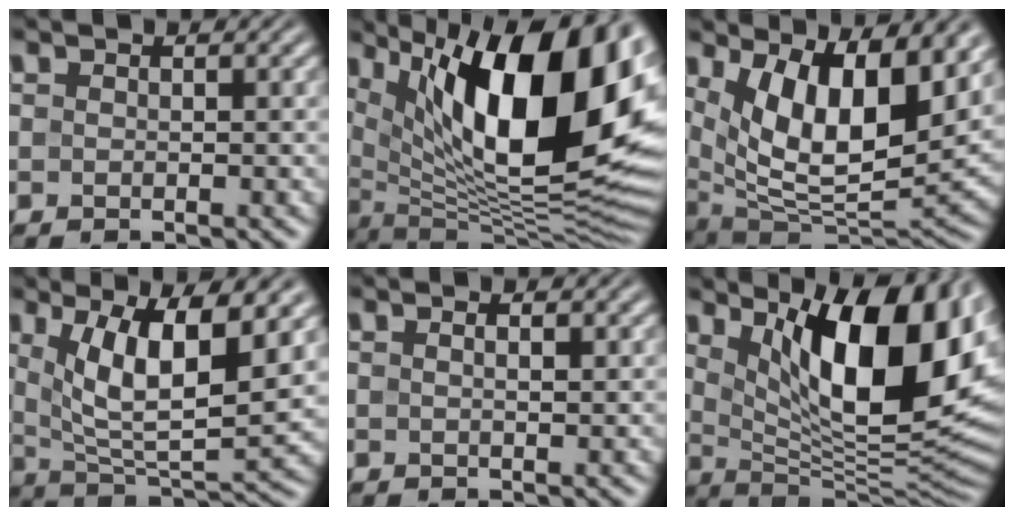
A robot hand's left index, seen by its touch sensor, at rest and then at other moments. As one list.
[{"total": 18.2, "force": [6.0, 7.7, 15.4], "torque": [-0.207, 0.003, 0.099]}, {"total": 12.9, "force": [4.6, 5.5, 10.6], "torque": [-0.165, -0.017, 0.079]}, {"total": 9.3, "force": [3.0, 3.2, 8.2], "torque": [-0.148, -0.015, 0.056]}, {"total": 1.1, "force": [0.4, 0.2, 1.0], "torque": [-0.015, -0.004, 0.006]}, {"total": 15.0, "force": [5.4, 5.6, 12.8], "torque": [-0.177, -0.009, 0.089]}]